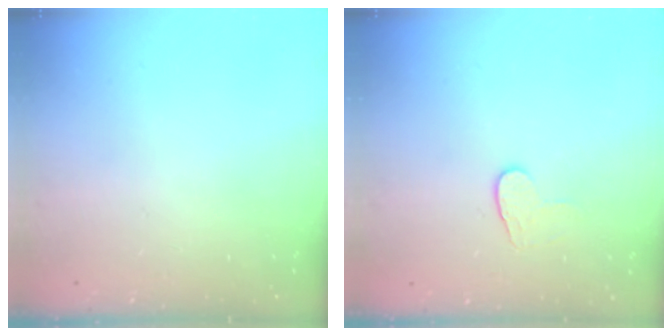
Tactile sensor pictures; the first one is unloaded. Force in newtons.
{"total": 6.2, "press": 6.1, "slide": 0.5}